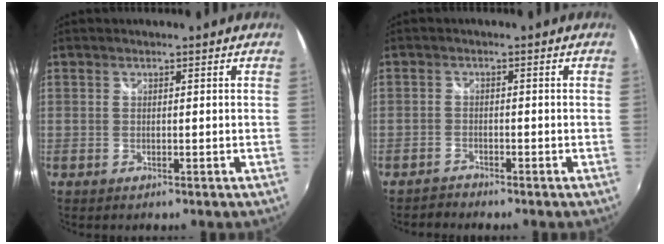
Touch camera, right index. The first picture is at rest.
{"total": 1.8, "force": [-1.8, 0.4, -0.2], "torque": [-0.004, 0.001, -0.036]}